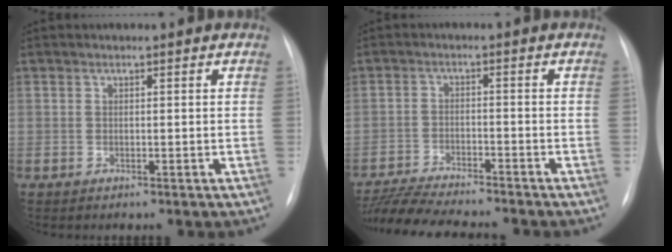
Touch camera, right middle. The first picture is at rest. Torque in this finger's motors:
{"motor_torque": [0.53, -0.61, 0.09, 0.03]}